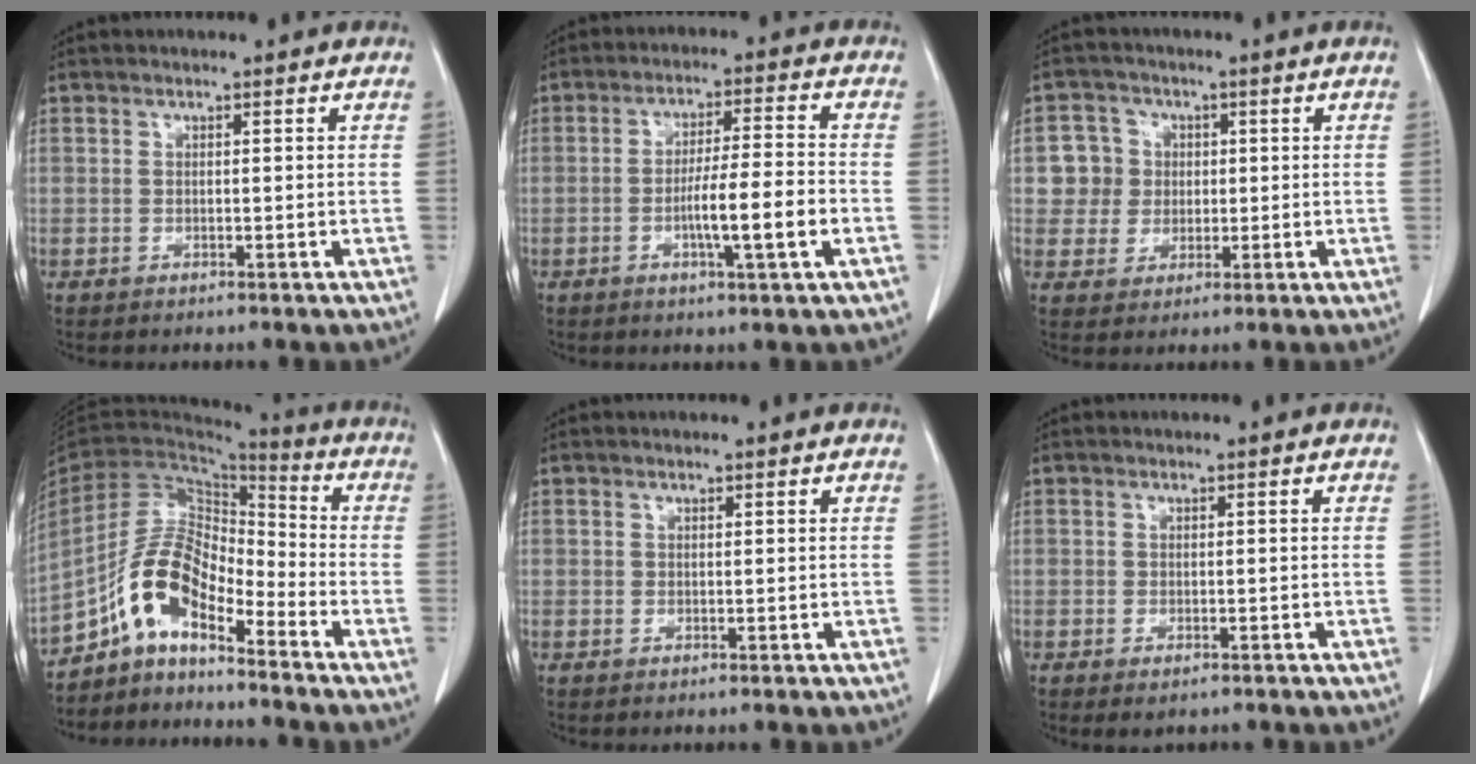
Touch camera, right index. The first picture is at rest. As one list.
[{"total": 8.4, "force": [-2.5, 0.0, 8.0], "torque": [-0.138, -0.001, -0.044]}, {"total": 5.6, "force": [0.9, 5.5, 0.5], "torque": [-0.002, 0.018, 0.023]}, {"total": 10.4, "force": [-7.2, 3.4, 6.7], "torque": [-0.142, 0.030, -0.136]}, {"total": 0.0}, {"total": 1.9, "force": [-1.3, 0.6, 1.2], "torque": [-0.016, -0.004, -0.012]}]